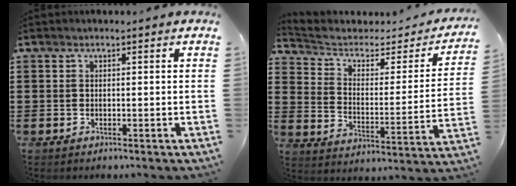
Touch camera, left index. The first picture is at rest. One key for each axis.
{"total": 4.0, "fx": 2.7, "fy": 2.3, "fz": 1.8, "tx": -0.056, "ty": -0.018, "tz": 0.039}